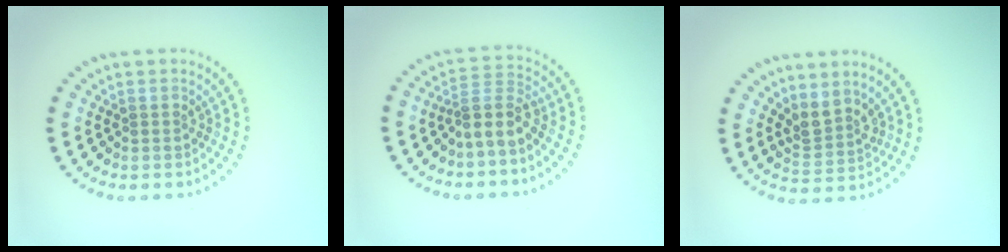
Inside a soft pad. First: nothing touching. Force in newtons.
{"total": 3.0, "press": 2.2, "slide": 2.0}
{"total": 2.6, "press": 1.8, "slide": 1.9}